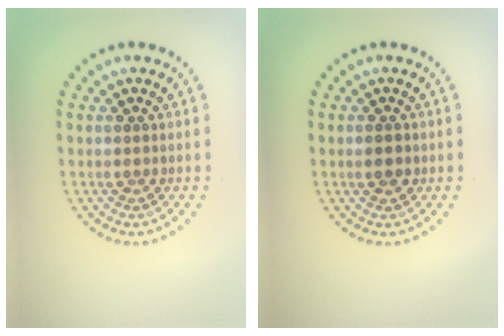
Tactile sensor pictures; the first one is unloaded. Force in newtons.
{"total": 1.9, "press": 1.9, "slide": 0.1}